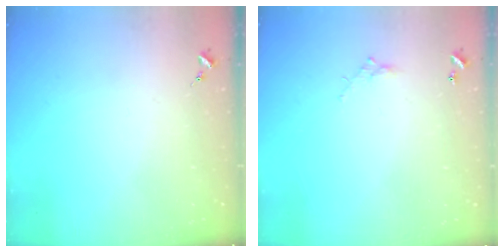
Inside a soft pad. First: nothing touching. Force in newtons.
{"total": 3.8, "press": 3.8, "slide": 0.2}